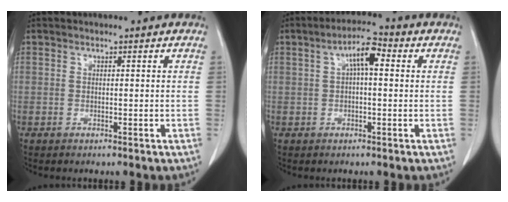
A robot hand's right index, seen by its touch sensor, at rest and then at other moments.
{"total": 5.1, "force": [1.2, 1.4, 4.8], "torque": [-0.088, 0.020, 0.018]}